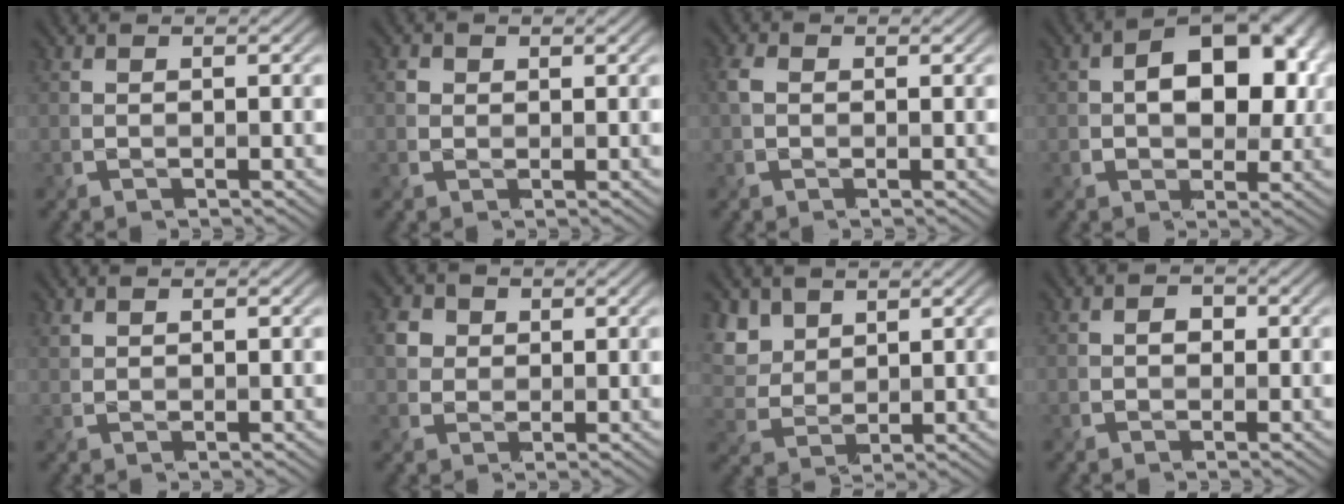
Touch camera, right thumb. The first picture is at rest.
{"total": 1.1, "force": [0.4, 1.0, 0.2], "torque": [-0.007, -0.001, 0.008]}
{"total": 2.2, "force": [0.2, 1.6, 1.5], "torque": [-0.040, 0.000, 0.002]}
{"total": 10.4, "force": [1.5, 6.9, 7.7], "torque": [-0.104, 0.008, 0.014]}
{"total": 0.9, "force": [0.8, 0.2, 0.1], "torque": [-0.012, 0.000, 0.022]}
{"total": 2.9, "force": [0.9, 2.6, 0.9], "torque": [-0.032, 0.003, 0.021]}
{"total": 5.7, "force": [3.7, 3.6, 2.4], "torque": [-0.083, 0.000, 0.081]}
{"total": 1.4, "force": [-0.2, 1.2, 0.5], "torque": [-0.009, -0.001, -0.005]}